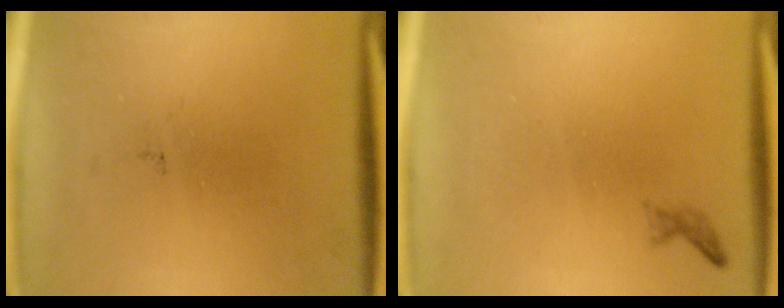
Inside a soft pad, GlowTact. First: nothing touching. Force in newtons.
{"total": 0.6}